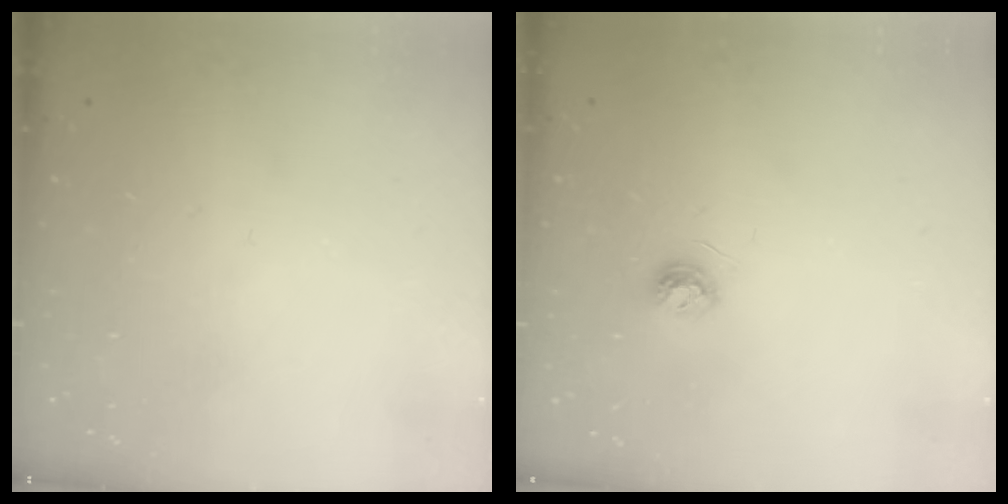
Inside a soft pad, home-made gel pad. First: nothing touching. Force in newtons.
{"total": 4.5, "press": 4.5, "slide": 0.7}